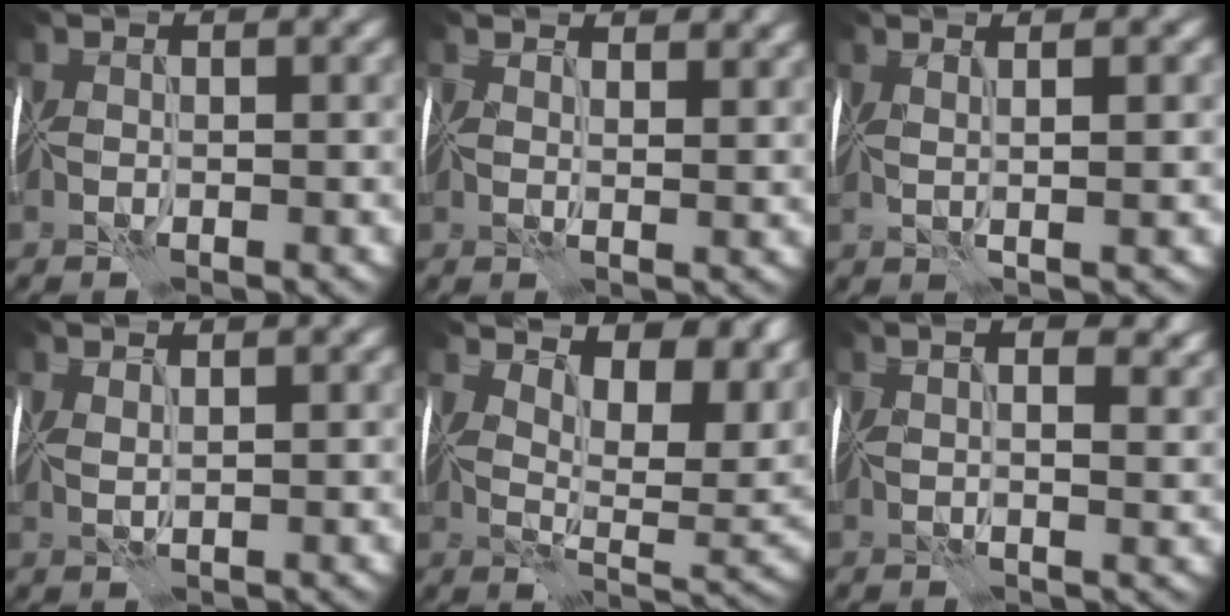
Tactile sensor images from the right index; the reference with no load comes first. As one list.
[{"total": 4.0, "force": [3.1, 1.7, 1.8], "torque": [-0.025, 0.007, 0.037]}, {"total": 3.2, "force": [1.2, 0.9, 2.8], "torque": [-0.034, 0.013, 0.006]}, {"total": 1.1, "force": [1.1, 0.0, 0.0], "torque": [-0.006, 0.002, 0.017]}, {"total": 11.4, "force": [7.0, 4.4, 7.8], "torque": [-0.124, 0.007, 0.121]}, {"total": 6.7, "force": [3.1, 3.2, 5.0], "torque": [-0.037, 0.027, 0.021]}]